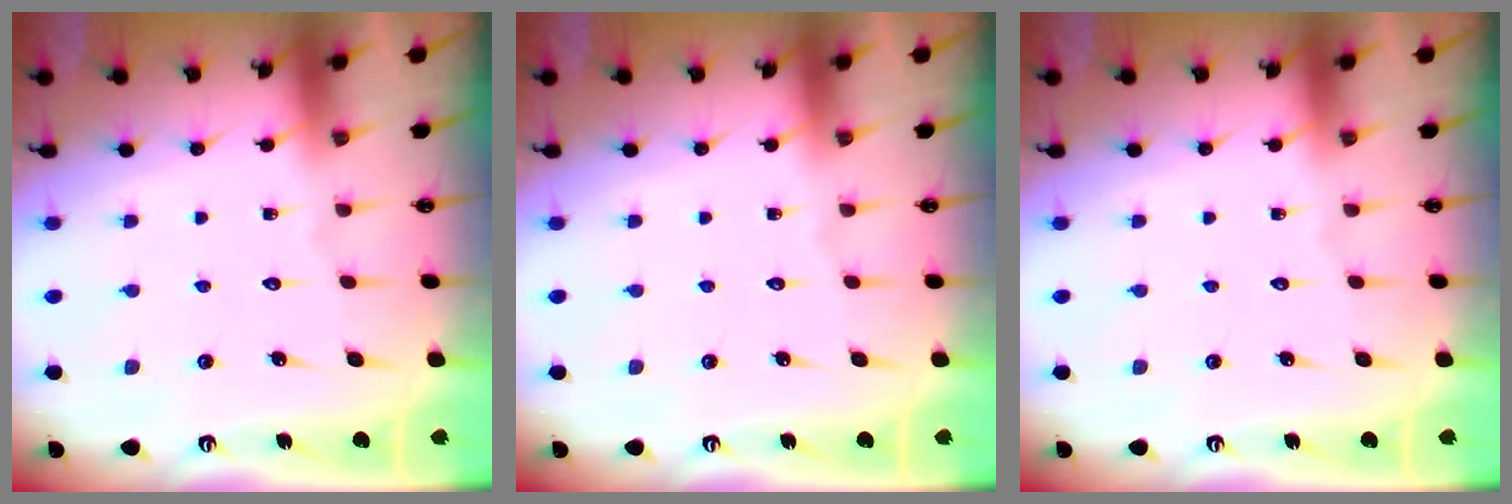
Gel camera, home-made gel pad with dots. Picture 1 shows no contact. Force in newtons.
{"total": 0.0}
{"total": 0.0}